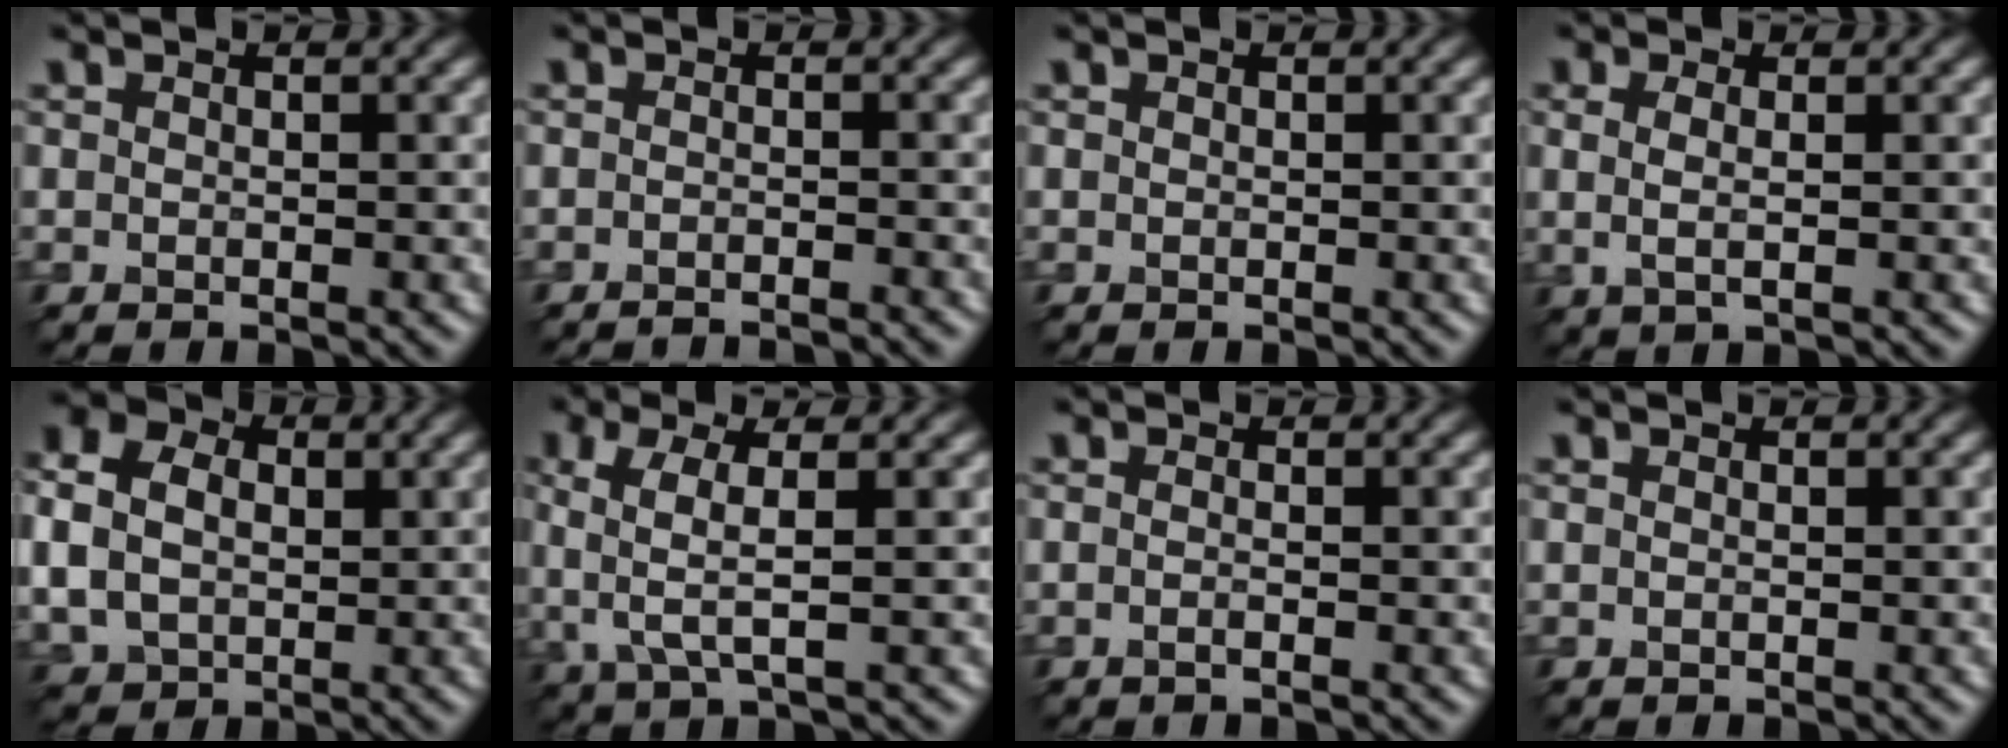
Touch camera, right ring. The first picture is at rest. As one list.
[{"total": 3.0, "force": [-2.7, 0.4, 1.0], "torque": [-0.004, 0.007, -0.039]}, {"total": 0.0}, {"total": 1.7, "force": [0.2, 0.6, 1.6], "torque": [-0.033, -0.002, 0.006]}, {"total": 8.2, "force": [1.0, 6.6, 4.9], "torque": [-0.121, 0.017, 0.007]}, {"total": 4.0, "force": [0.5, 1.3, 3.8], "torque": [-0.088, 0.001, 0.008]}, {"total": 1.0, "force": [-0.3, 0.4, 0.8], "torque": [-0.013, -0.007, -0.010]}, {"total": 0.0}]